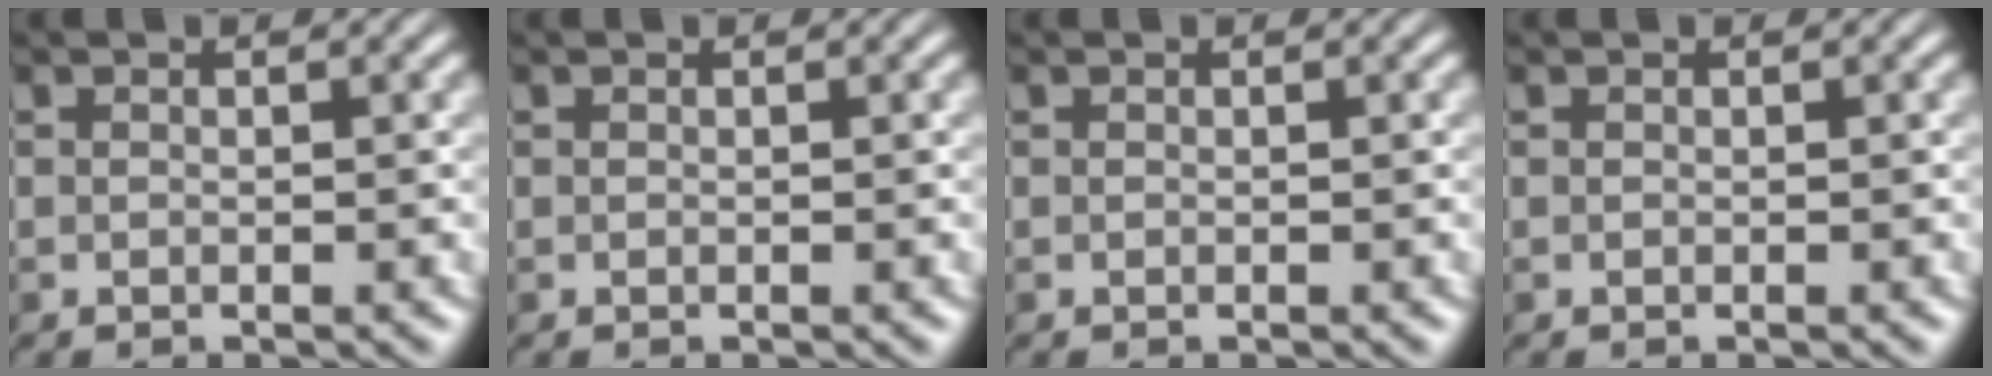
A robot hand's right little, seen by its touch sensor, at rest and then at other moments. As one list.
[{"total": 0.0}, {"total": 0.0}, {"total": 0.0}]